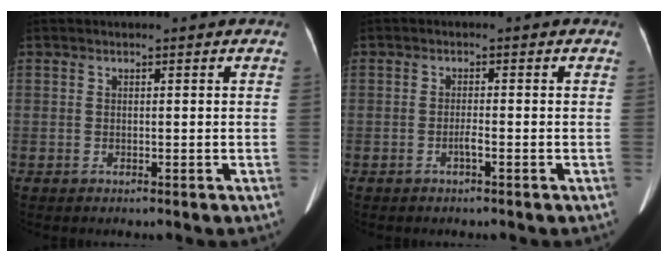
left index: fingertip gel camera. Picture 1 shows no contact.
{"total": 1.3, "force": [-0.8, 0.0, 1.1], "torque": [-0.022, 0.001, -0.014]}